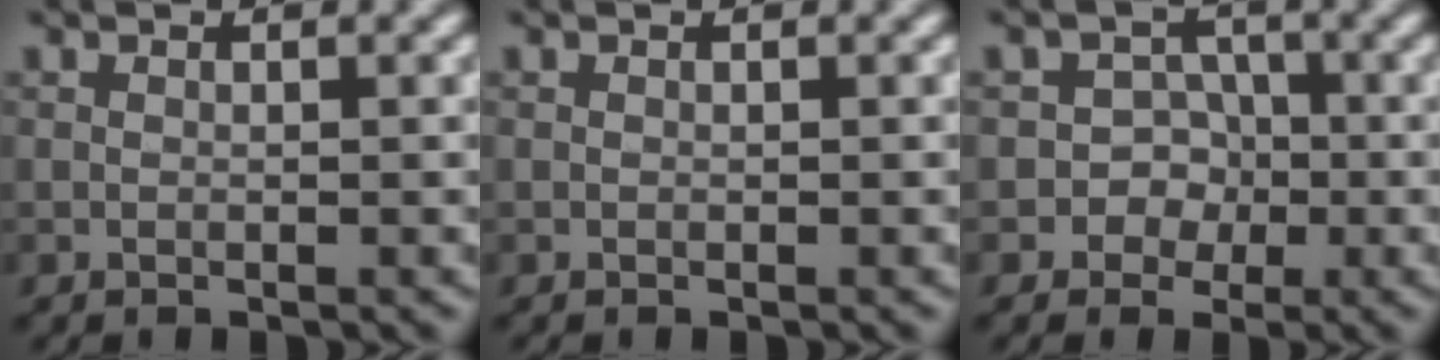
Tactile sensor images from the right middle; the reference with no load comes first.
{"total": 0.0}
{"total": 3.5, "force": [-1.1, 3.3, 0.7], "torque": [0.023, 0.013, -0.038]}